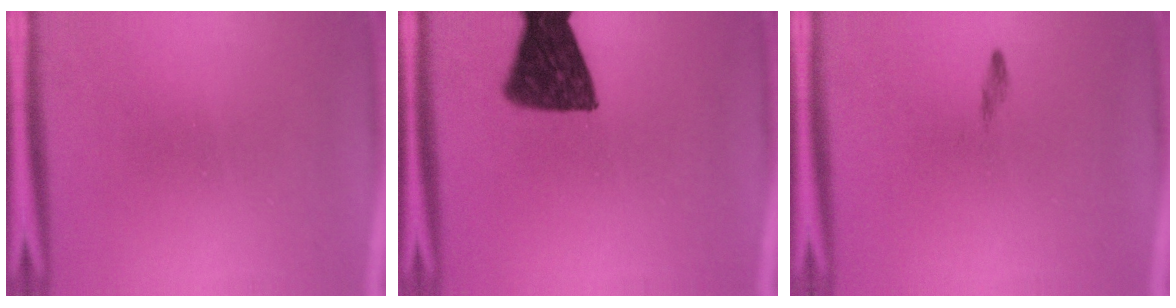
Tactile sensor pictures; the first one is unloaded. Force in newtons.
{"total": 11.6}
{"total": 0.7}